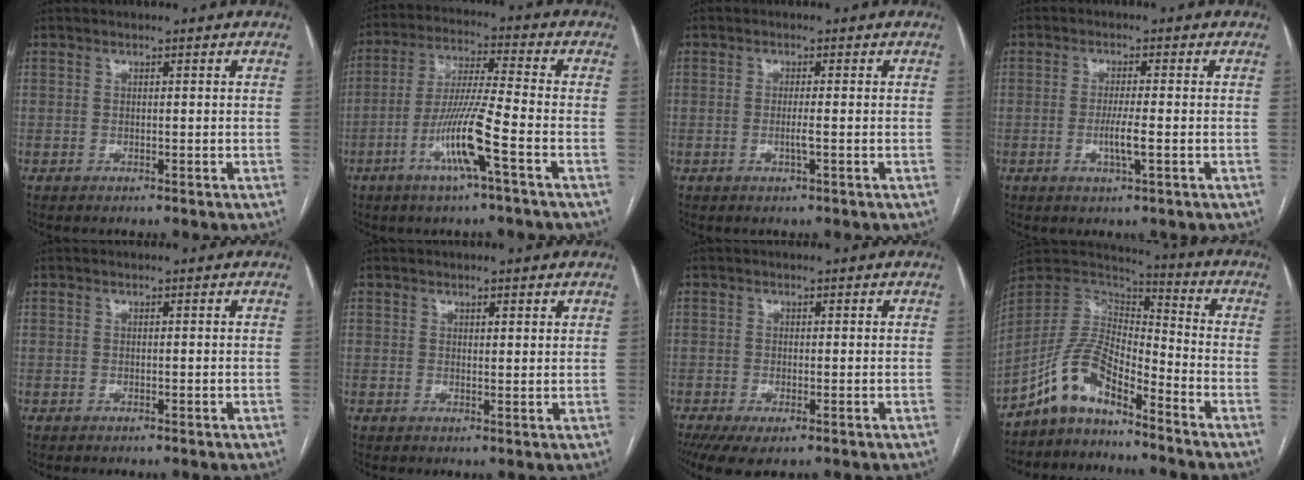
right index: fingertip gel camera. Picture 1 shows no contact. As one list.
[{"total": 10.8, "force": [-4.5, -0.4, 9.8], "torque": [-0.193, -0.006, -0.089]}, {"total": 1.7, "force": [-0.4, -0.2, 1.7], "torque": [-0.033, -0.002, -0.008]}, {"total": 3.6, "force": [-0.9, 0.0, 3.5], "torque": [-0.069, -0.006, -0.016]}, {"total": 0.0}, {"total": 1.8, "force": [1.4, 0.4, 1.0], "torque": [-0.017, -0.002, 0.021]}, {"total": 4.4, "force": [-2.4, 1.5, 3.4], "torque": [-0.059, -0.013, -0.039]}, {"total": 10.0, "force": [-7.4, 3.0, 5.9], "torque": [-0.133, 0.028, -0.146]}]